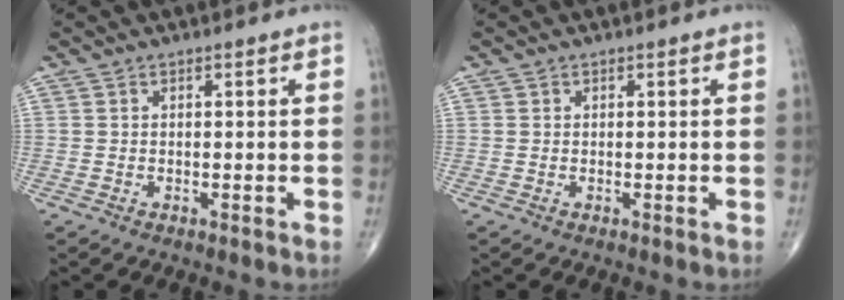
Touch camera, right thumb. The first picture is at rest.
{"total": 0.0}